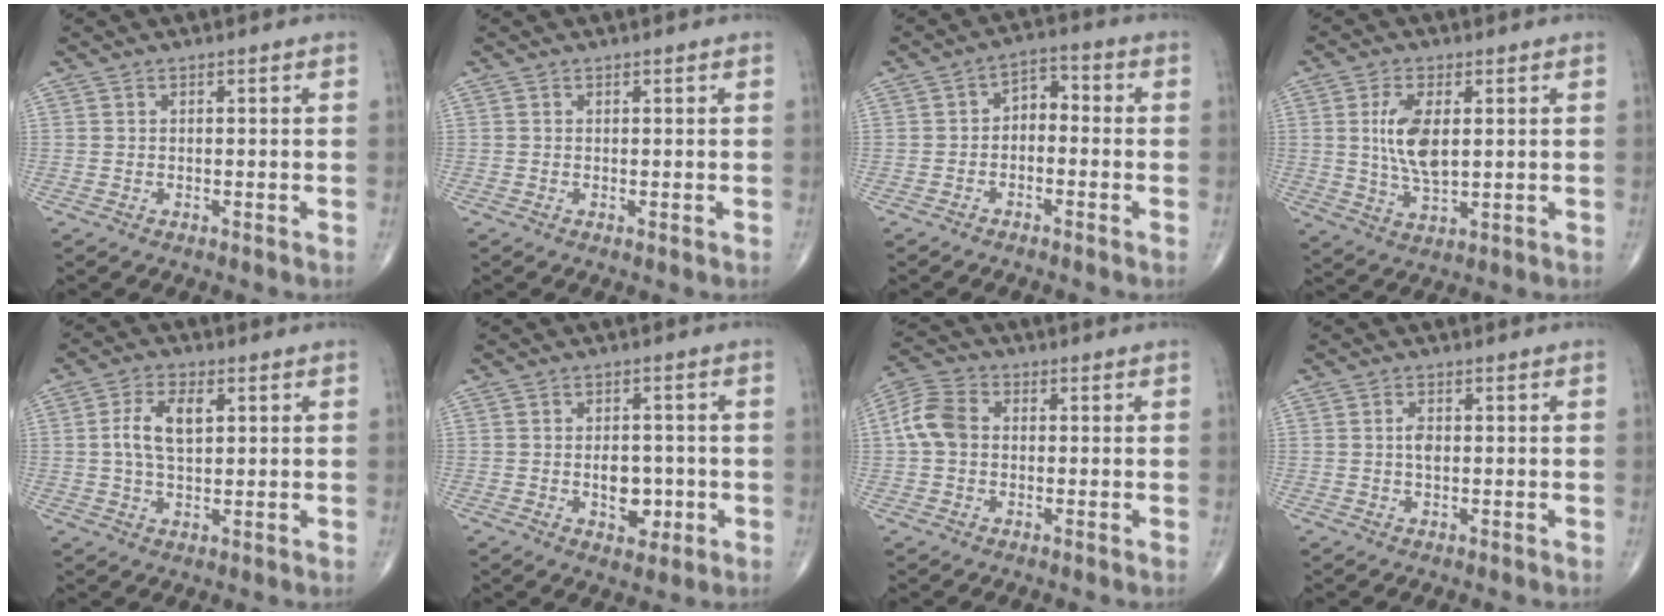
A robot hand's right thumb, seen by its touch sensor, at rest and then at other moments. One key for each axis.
{"total": 0.0}
{"total": 4.6, "fx": -1.2, "fy": 3.1, "fz": 3.2, "tx": -0.035, "ty": 0.034, "tz": -0.032}
{"total": 8.7, "fx": 1.4, "fy": 4.1, "fz": 7.5, "tx": -0.145, "ty": -0.011, "tz": 0.031}
{"total": 7.2, "fx": 1.5, "fy": 3.8, "fz": 5.9, "tx": -0.111, "ty": 0.004, "tz": 0.026}
{"total": 6.1, "fx": -1.2, "fy": 4.0, "fz": 4.5, "tx": -0.037, "ty": 0.007, "tz": -0.011}
{"total": 7.2, "fx": 0.3, "fy": 5.5, "fz": 4.7, "tx": -0.092, "ty": 0.021, "tz": -0.005}
{"total": 2.1, "fx": 0.1, "fy": 1.3, "fz": 1.7, "tx": -0.028, "ty": 0.002, "tz": -0.001}